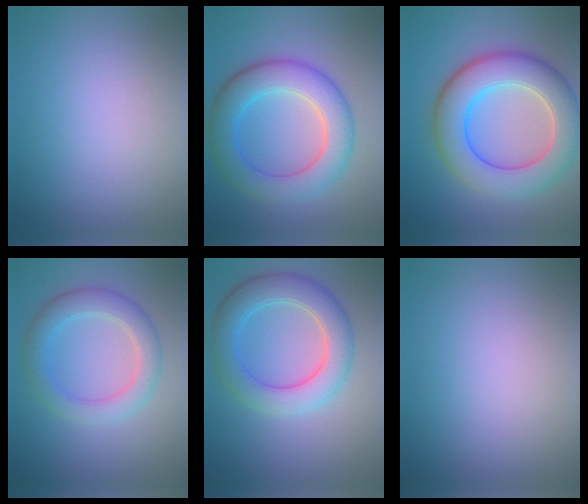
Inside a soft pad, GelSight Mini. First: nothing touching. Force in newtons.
{"total": 7.2, "press": 7.2, "slide": 0.2}
{"total": 9.4, "press": 9.4, "slide": 0.4}
{"total": 4.1, "press": 4.1, "slide": 0.3}
{"total": 6.2, "press": 6.2, "slide": 0.2}
{"total": 0.0}